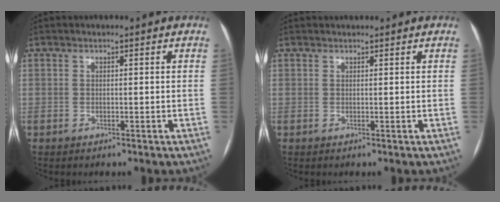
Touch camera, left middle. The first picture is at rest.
{"total": 1.2, "force": [1.2, 0.2, 0.1], "torque": [-0.006, 0.019, 0.021]}